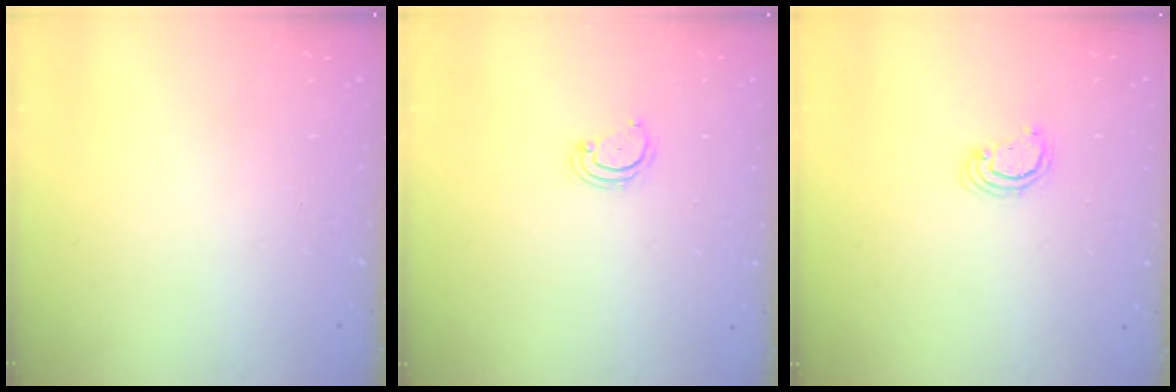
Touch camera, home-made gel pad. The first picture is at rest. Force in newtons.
{"total": 2.8, "press": 2.8, "slide": 0.3}
{"total": 2.6, "press": 2.5, "slide": 0.3}